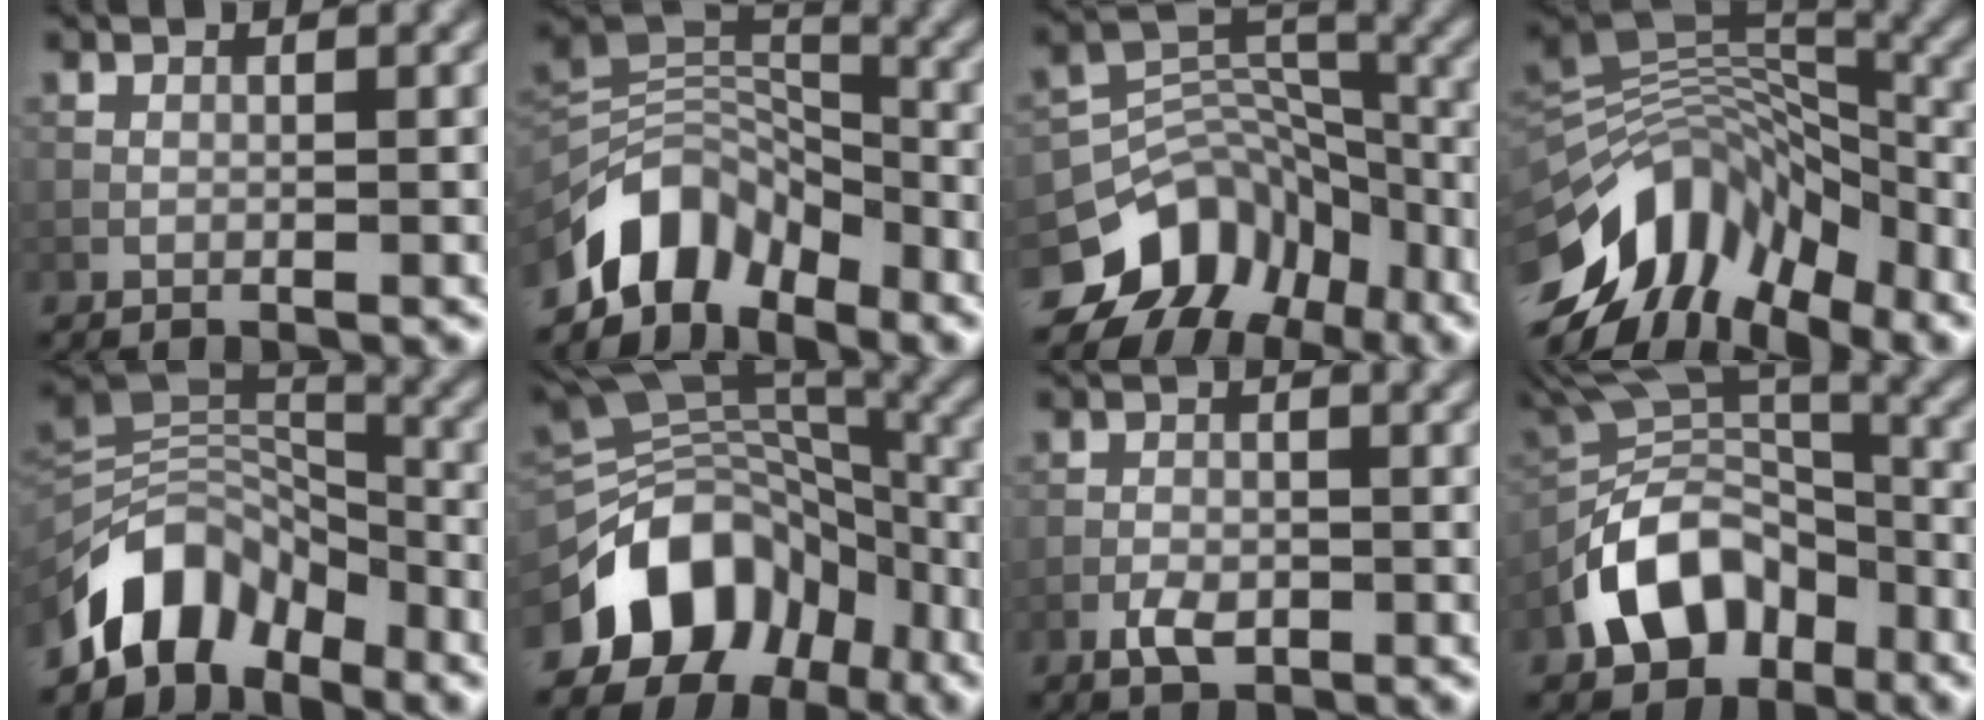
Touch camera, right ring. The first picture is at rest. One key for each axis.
{"total": 7.0, "fx": -5.1, "fy": 3.9, "fz": 2.9, "tx": -0.029, "ty": 0.003, "tz": -0.103}
{"total": 9.4, "fx": -6.0, "fy": 6.4, "fz": 3.5, "tx": -0.046, "ty": 0.013, "tz": -0.105}
{"total": 13.3, "fx": -7.6, "fy": 7.4, "fz": 7.9, "tx": -0.158, "ty": 0.024, "tz": -0.142}
{"total": 7.8, "fx": -5.3, "fy": 4.4, "fz": 3.5, "tx": -0.037, "ty": 0.005, "tz": -0.108}
{"total": 10.8, "fx": -5.8, "fy": 7.2, "fz": 5.6, "tx": -0.088, "ty": 0.024, "tz": -0.119}
{"total": 2.3, "fx": -1.3, "fy": 1.3, "fz": 1.5, "tx": -0.024, "ty": 0.001, "tz": -0.027}
{"total": 9.7, "fx": -4.9, "fy": 6.1, "fz": 5.8, "tx": -0.095, "ty": 0.011, "tz": -0.107}